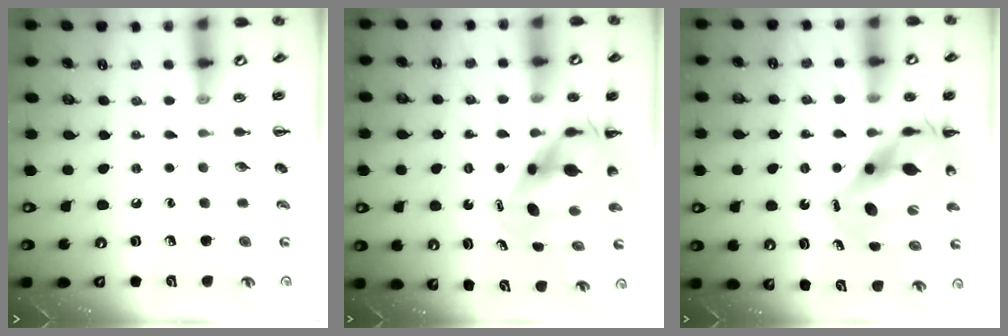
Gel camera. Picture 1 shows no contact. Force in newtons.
{"total": 7.3, "press": 7.0, "slide": 1.9}
{"total": 12.1, "press": 11.6, "slide": 3.1}